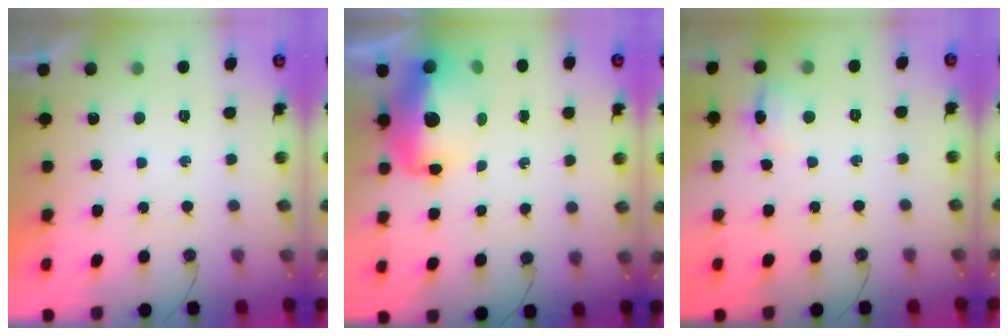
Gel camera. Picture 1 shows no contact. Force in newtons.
{"total": 16.5, "press": 16.4, "slide": 1.6}
{"total": 5.4, "press": 5.4, "slide": 0.9}